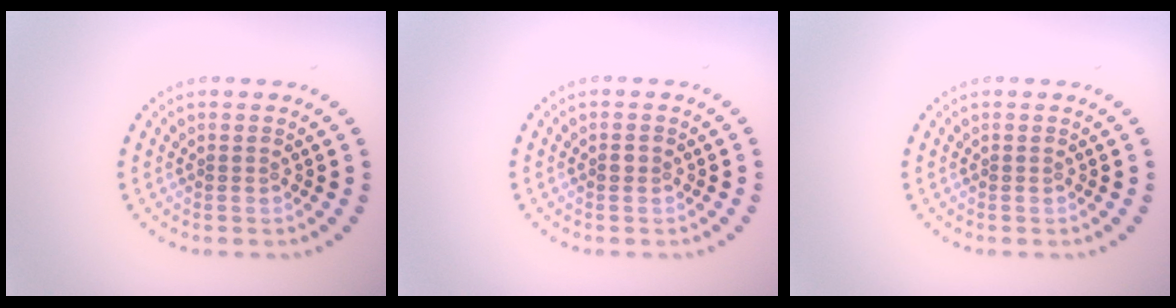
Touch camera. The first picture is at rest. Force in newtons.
{"total": 0.9, "press": 0.9, "slide": 0.0}
{"total": 0.0}